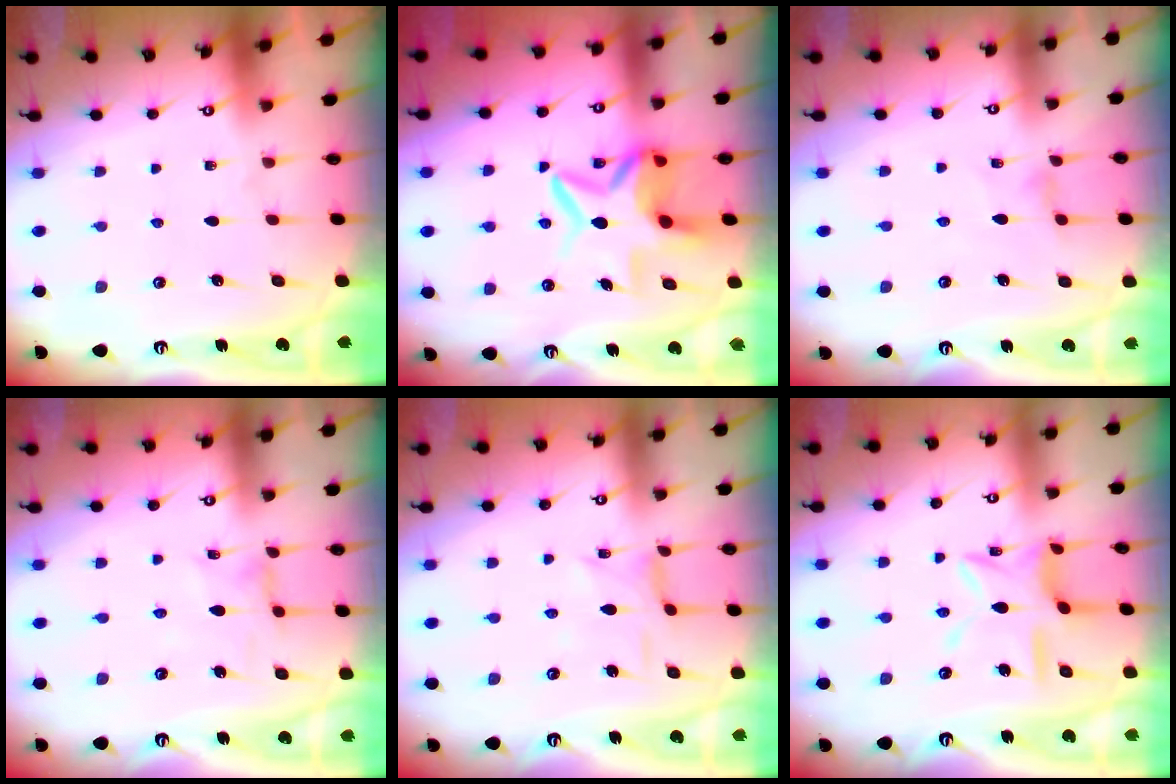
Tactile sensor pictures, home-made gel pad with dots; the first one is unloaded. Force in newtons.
{"total": 10.3, "press": 10.2, "slide": 1.6}
{"total": 2.0, "press": 2.0, "slide": 0.4}
{"total": 1.2, "press": 1.2, "slide": 0.3}
{"total": 2.2, "press": 2.2, "slide": 0.3}
{"total": 11.0, "press": 11.0, "slide": 0.8}